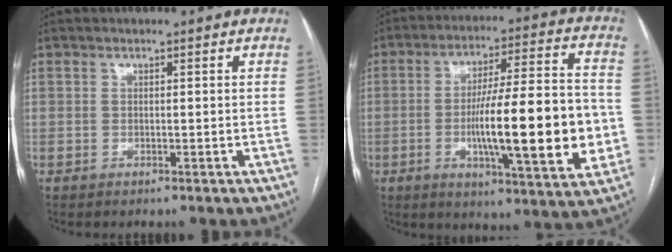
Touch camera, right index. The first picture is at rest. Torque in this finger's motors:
{"motor_torque": [1.76, -0.38, 1.05, 0.21]}